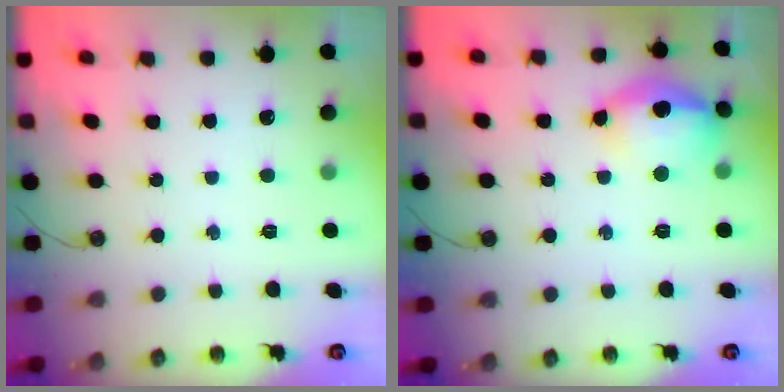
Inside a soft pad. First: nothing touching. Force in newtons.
{"total": 14.4, "press": 14.3, "slide": 1.5}